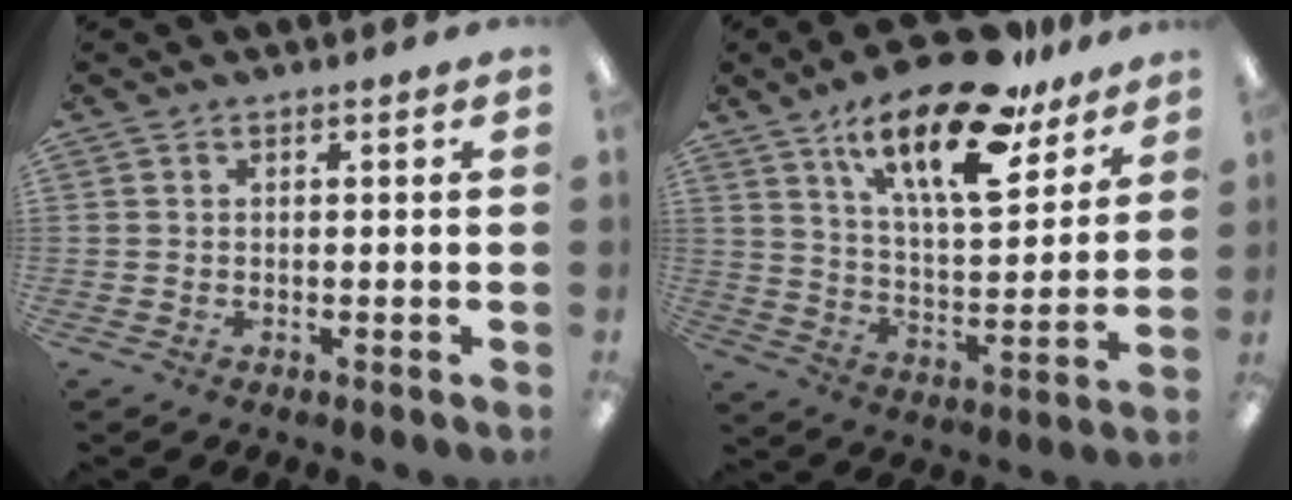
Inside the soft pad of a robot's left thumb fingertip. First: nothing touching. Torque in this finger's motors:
{"motor_torque": [1.01, 1.03, 1.38, -1.39, 0.24]}